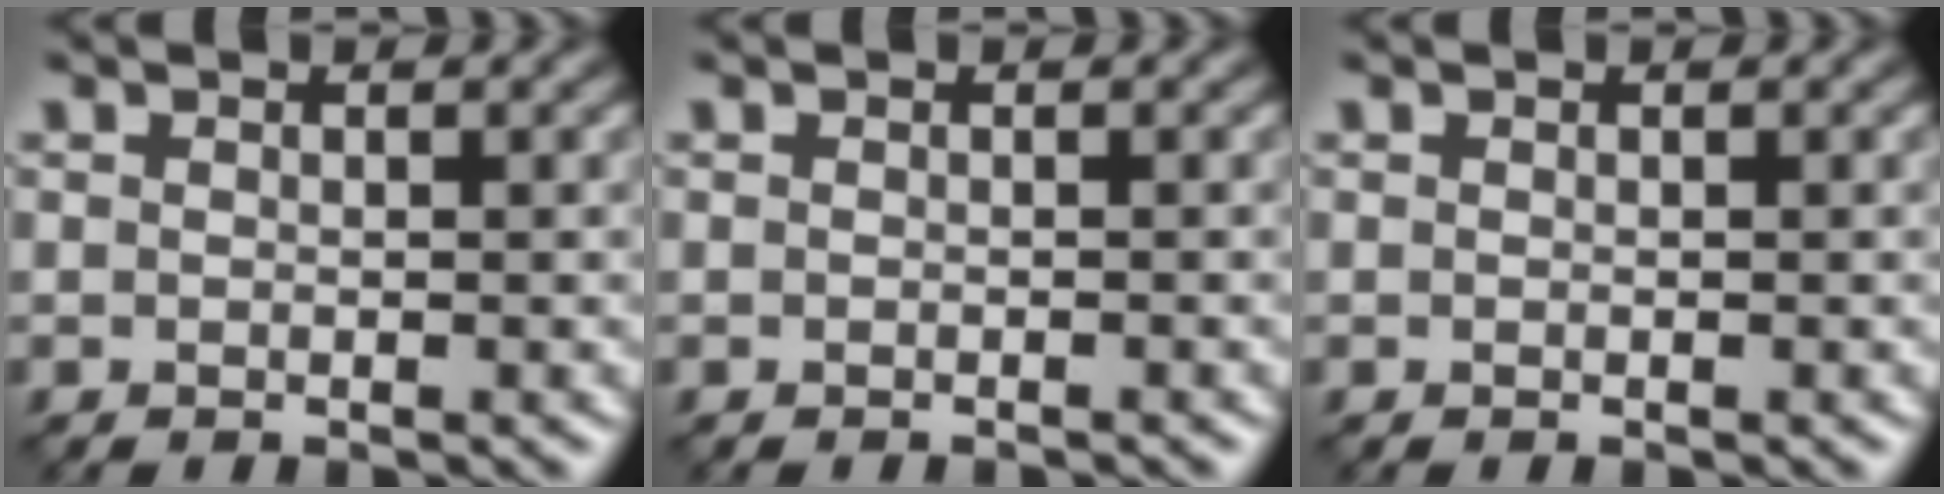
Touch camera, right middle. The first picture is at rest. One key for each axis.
{"total": 0.9, "fx": -0.9, "fy": -0.1, "fz": 0.2, "tx": 0.001, "ty": -0.003, "tz": -0.010}
{"total": 0.0}